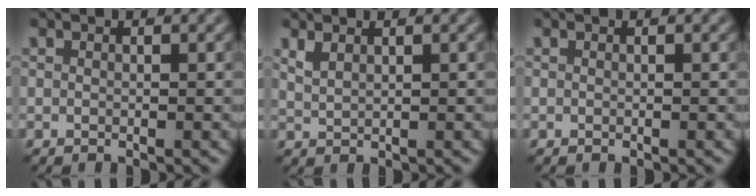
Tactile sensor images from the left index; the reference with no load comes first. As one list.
[{"total": 1.3, "force": [1.0, 0.3, 0.7], "torque": [-0.022, 0.001, 0.025]}, {"total": 0.0}]